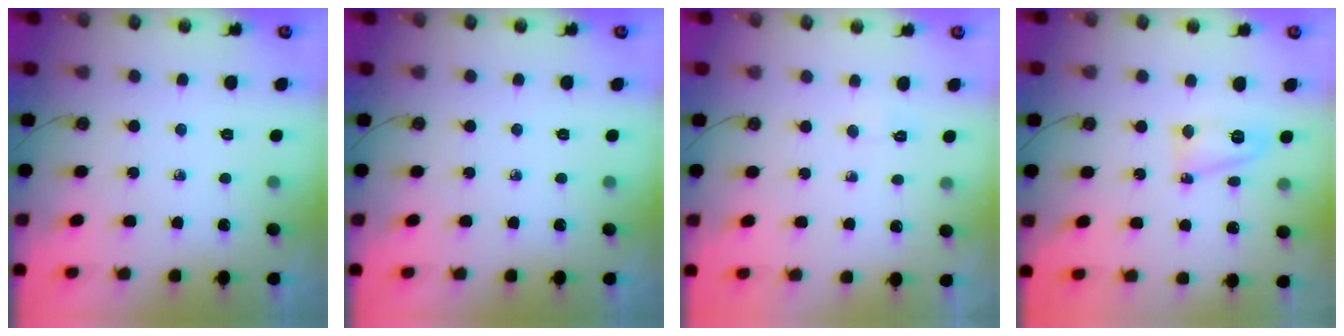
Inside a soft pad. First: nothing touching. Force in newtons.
{"total": 0.0}
{"total": 2.9, "press": 2.6, "slide": 1.4}
{"total": 8.4, "press": 8.4, "slide": 0.9}